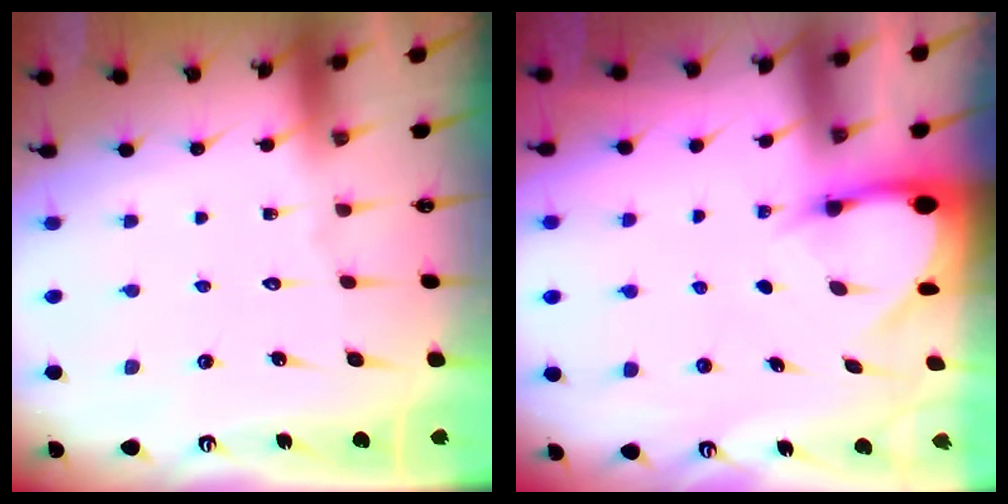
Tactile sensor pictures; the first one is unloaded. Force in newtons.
{"total": 3.1, "press": 3.1, "slide": 0.2}